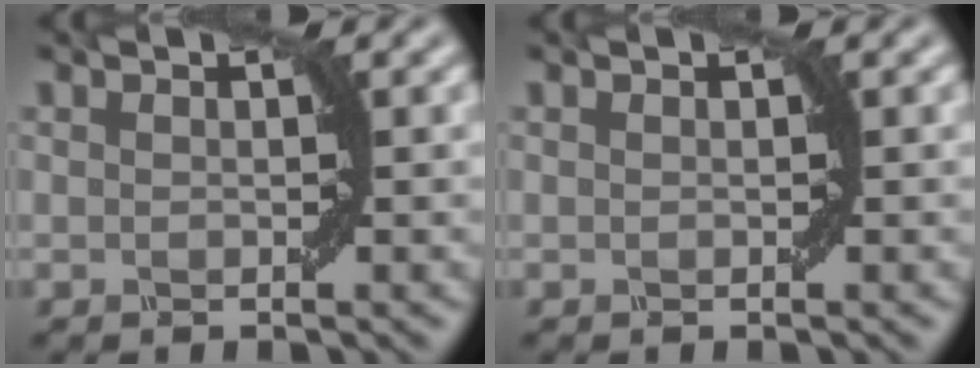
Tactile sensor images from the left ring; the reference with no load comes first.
{"total": 0.0}